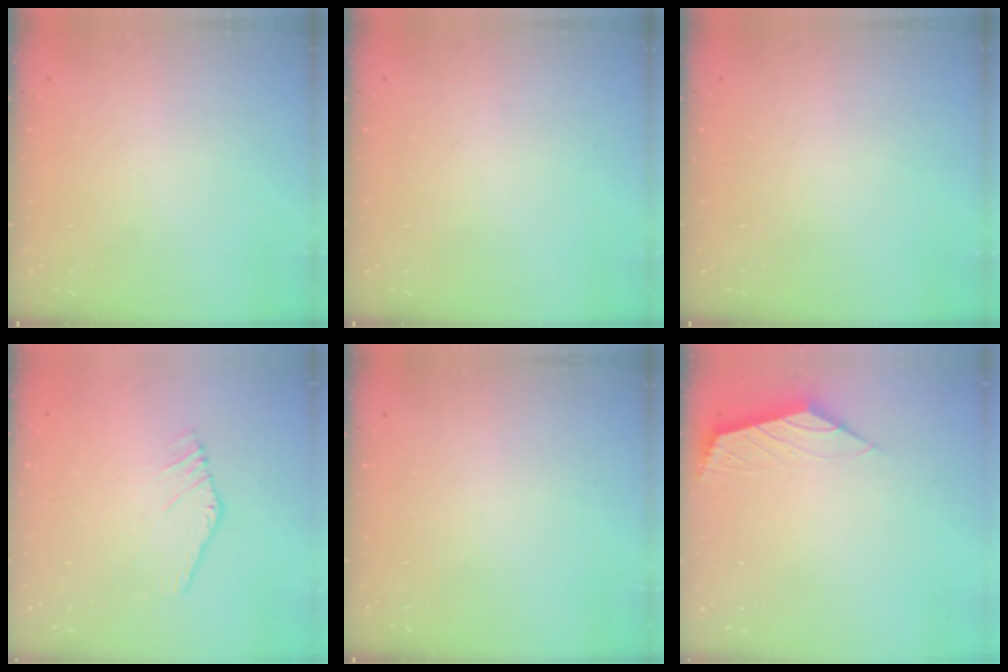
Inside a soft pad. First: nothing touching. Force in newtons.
{"total": 0.0}
{"total": 0.0}
{"total": 2.0, "press": 2.0, "slide": 0.2}
{"total": 0.0}
{"total": 2.1, "press": 2.0, "slide": 0.7}